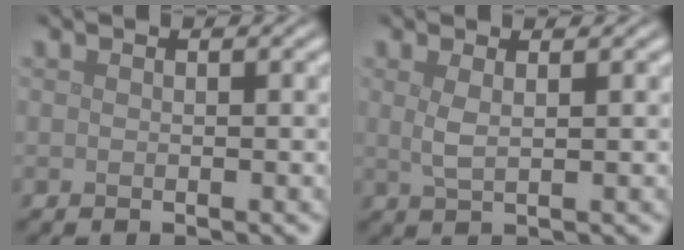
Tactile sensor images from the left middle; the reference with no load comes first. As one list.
[{"total": 1.8, "force": [0.6, 0.6, 1.6], "torque": [-0.030, -0.001, 0.012]}]